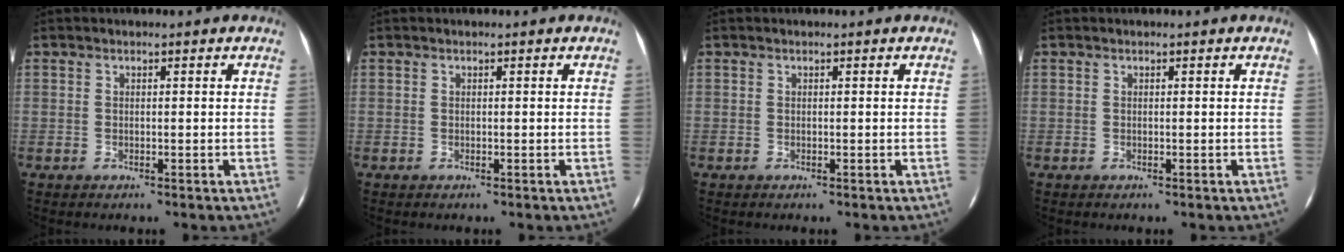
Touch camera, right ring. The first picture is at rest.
{"total": 0.0}
{"total": 0.0}
{"total": 0.0}